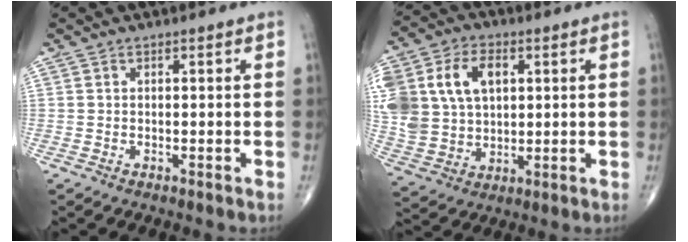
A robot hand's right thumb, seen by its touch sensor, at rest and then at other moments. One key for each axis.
{"total": 20.4, "fx": 5.1, "fy": 14.8, "fz": 13.1, "tx": -0.293, "ty": 0.023, "tz": 0.106}